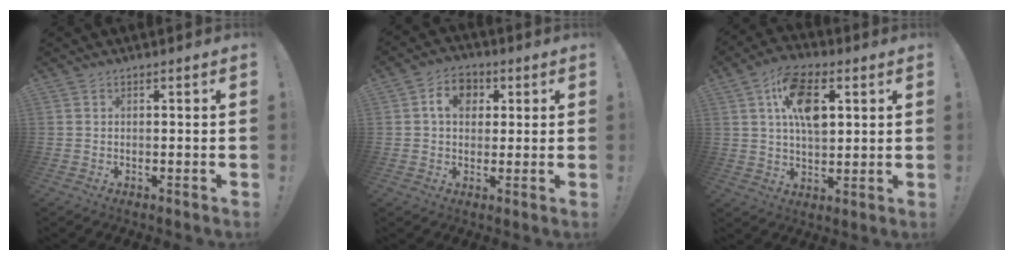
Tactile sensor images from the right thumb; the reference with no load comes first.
{"total": 7.8, "force": [1.9, 6.1, 4.5], "torque": [-0.064, 0.008, 0.034]}
{"total": 13.3, "force": [4.0, 7.8, 10.1], "torque": [-0.154, 0.008, 0.073]}